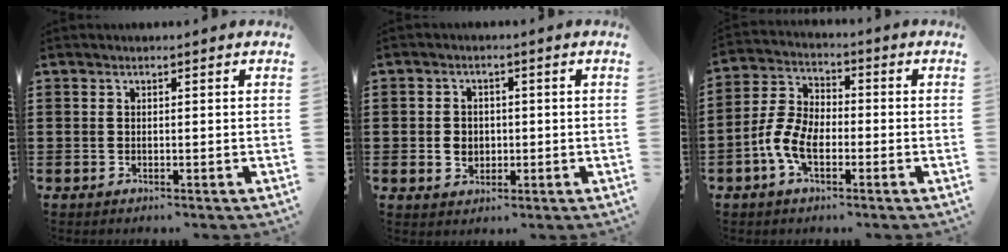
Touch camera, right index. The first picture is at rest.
{"total": 2.8, "force": [-0.3, 2.5, 1.3], "torque": [-0.023, 0.003, -0.010]}
{"total": 7.0, "force": [-2.7, 3.8, 5.2], "torque": [-0.139, -0.003, -0.061]}